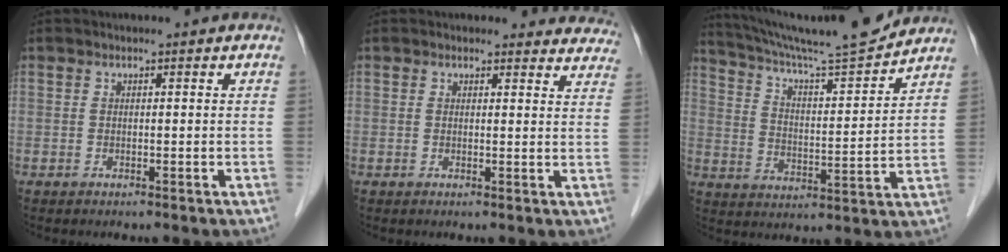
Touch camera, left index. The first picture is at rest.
{"total": 10.2, "force": [9.8, 2.9, 0.3], "torque": [0.048, -0.020, 0.065]}
{"total": 15.9, "force": [15.0, -0.6, 5.3], "torque": [-0.097, -0.013, 0.237]}